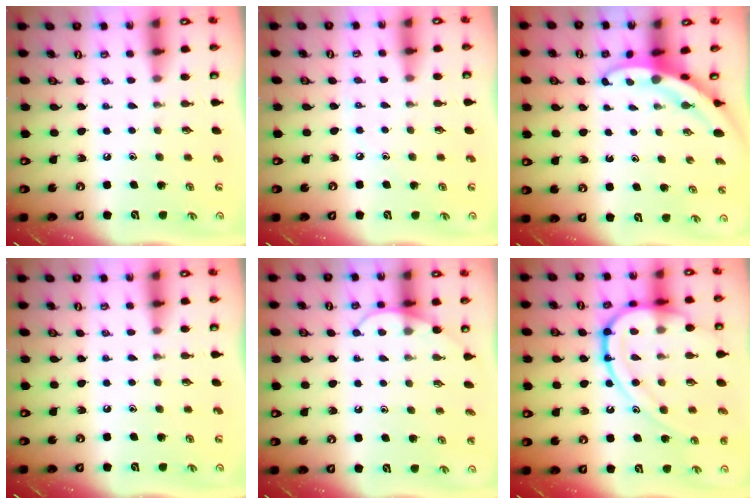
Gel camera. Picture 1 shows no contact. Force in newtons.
{"total": 2.3, "press": 2.3, "slide": 0.3}
{"total": 3.3, "press": 3.3, "slide": 0.2}
{"total": 0.0}
{"total": 6.6, "press": 6.6, "slide": 0.2}
{"total": 20.1, "press": 20.0, "slide": 1.9}